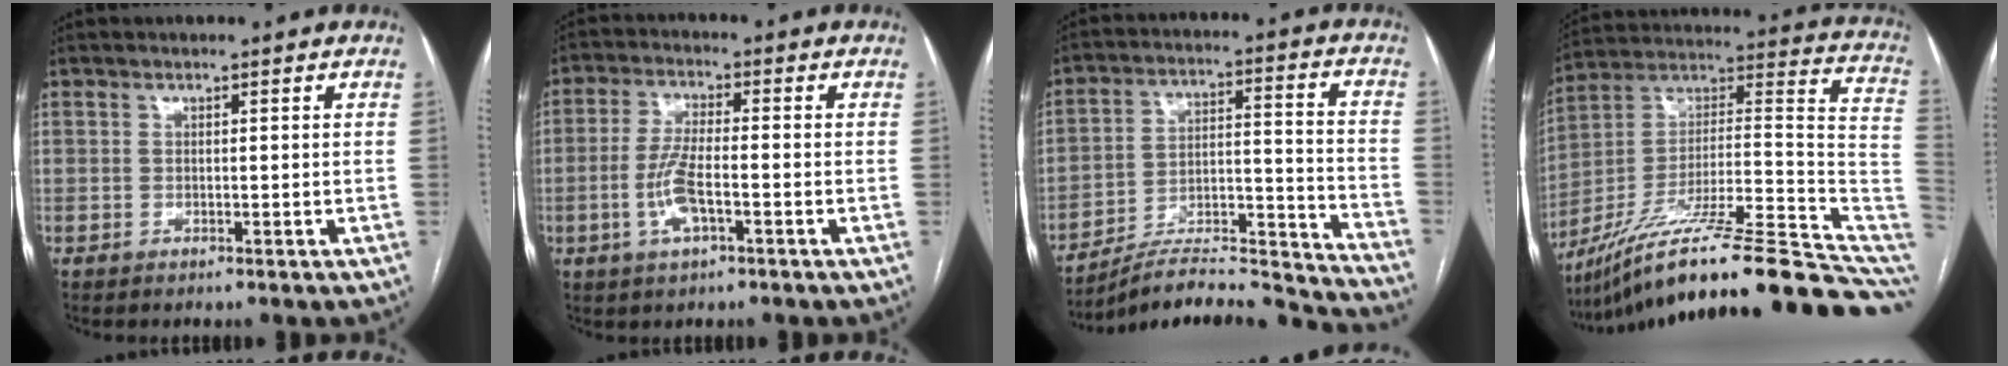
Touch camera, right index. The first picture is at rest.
{"total": 6.6, "force": [-2.1, 1.6, 6.0], "torque": [-0.129, 0.000, -0.039]}
{"total": 17.3, "force": [-16.9, -0.2, 3.9], "torque": [-0.048, 0.018, -0.249]}
{"total": 31.0, "force": [-24.0, 3.0, 19.4], "torque": [-0.204, 0.024, -0.370]}